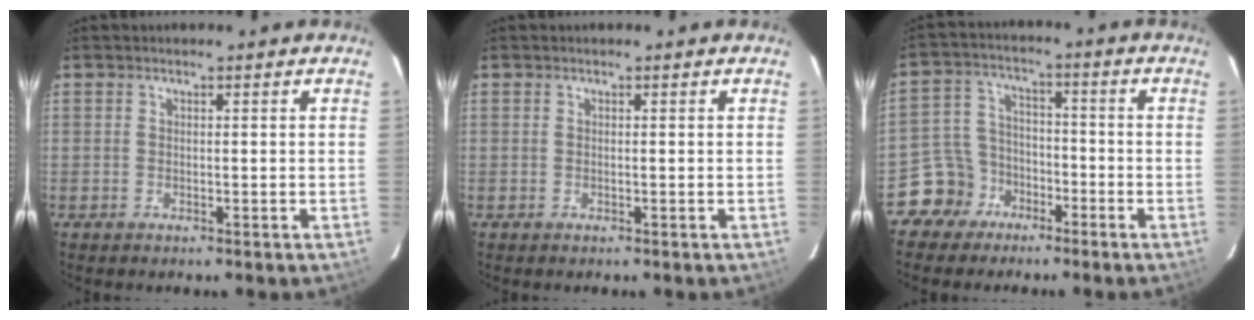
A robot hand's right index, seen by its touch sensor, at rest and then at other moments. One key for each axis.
{"total": 0.0}
{"total": 7.8, "fx": -5.1, "fy": 5.8, "fz": 0.5, "tx": -0.029, "ty": 0.030, "tz": -0.097}